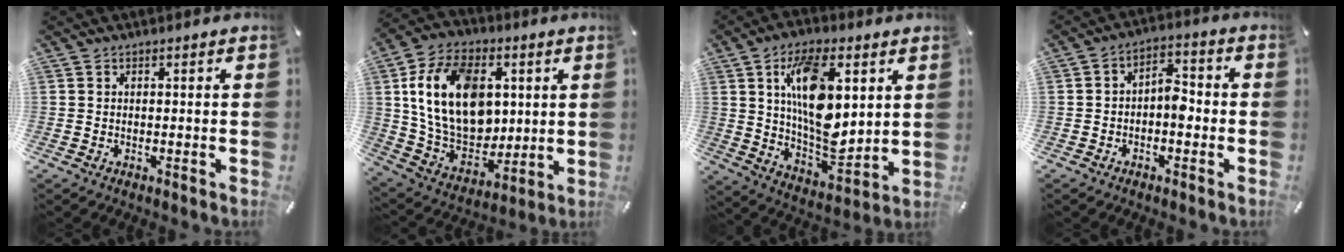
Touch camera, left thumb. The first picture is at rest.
{"total": 20.1, "force": [4.3, 14.5, 13.2], "torque": [-0.257, -0.007, 0.081]}
{"total": 17.3, "force": [5.7, 9.0, 13.6], "torque": [-0.241, -0.025, 0.092]}
{"total": 5.2, "force": [-1.8, 3.2, 3.8], "torque": [-0.056, 0.013, -0.035]}